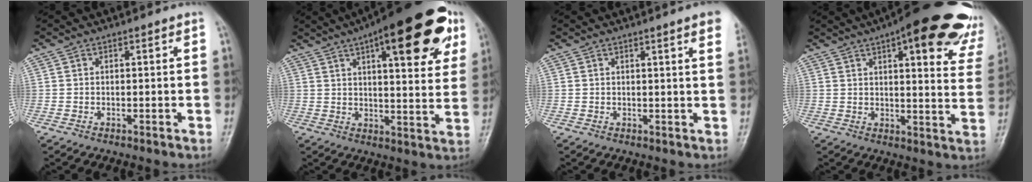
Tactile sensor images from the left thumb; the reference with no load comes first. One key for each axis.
{"total": 23.2, "fx": 11.3, "fy": 7.8, "fz": 18.6, "tx": -0.231, "ty": -0.011, "tz": 0.153}
{"total": 5.2, "fx": 3.2, "fy": 0.1, "fz": 4.1, "tx": -0.043, "ty": -0.004, "tz": 0.031}
{"total": 24.4, "fx": 15.4, "fy": 7.1, "fz": 17.6, "tx": -0.192, "ty": -0.040, "tz": 0.176}